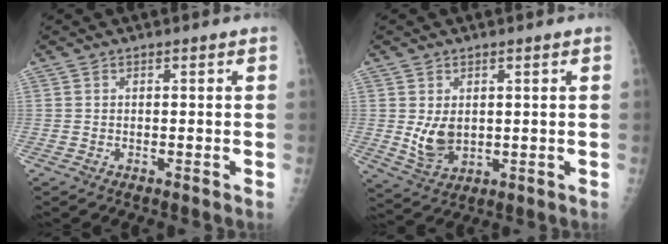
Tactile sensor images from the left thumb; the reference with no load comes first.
{"total": 5.9, "force": [0.8, 4.1, 4.2], "torque": [-0.062, -0.017, 0.029]}